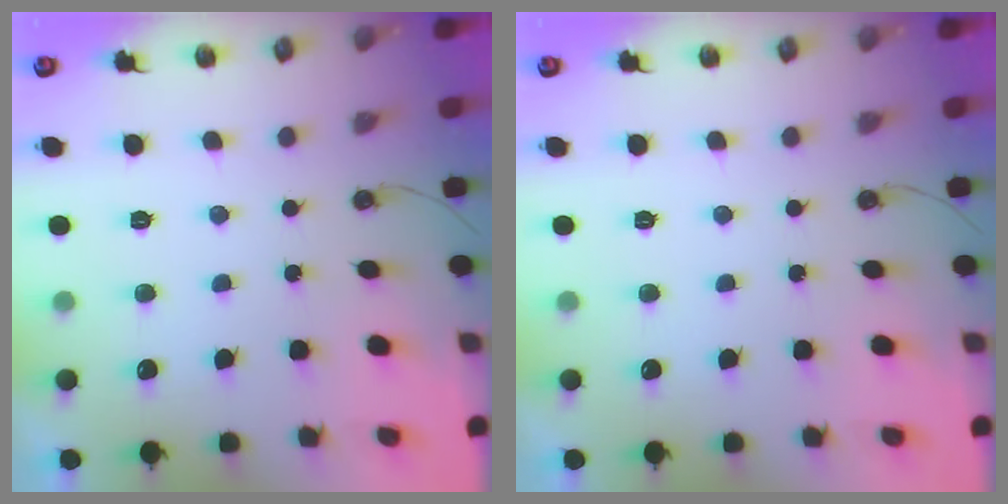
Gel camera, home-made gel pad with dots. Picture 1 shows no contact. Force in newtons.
{"total": 0.0}